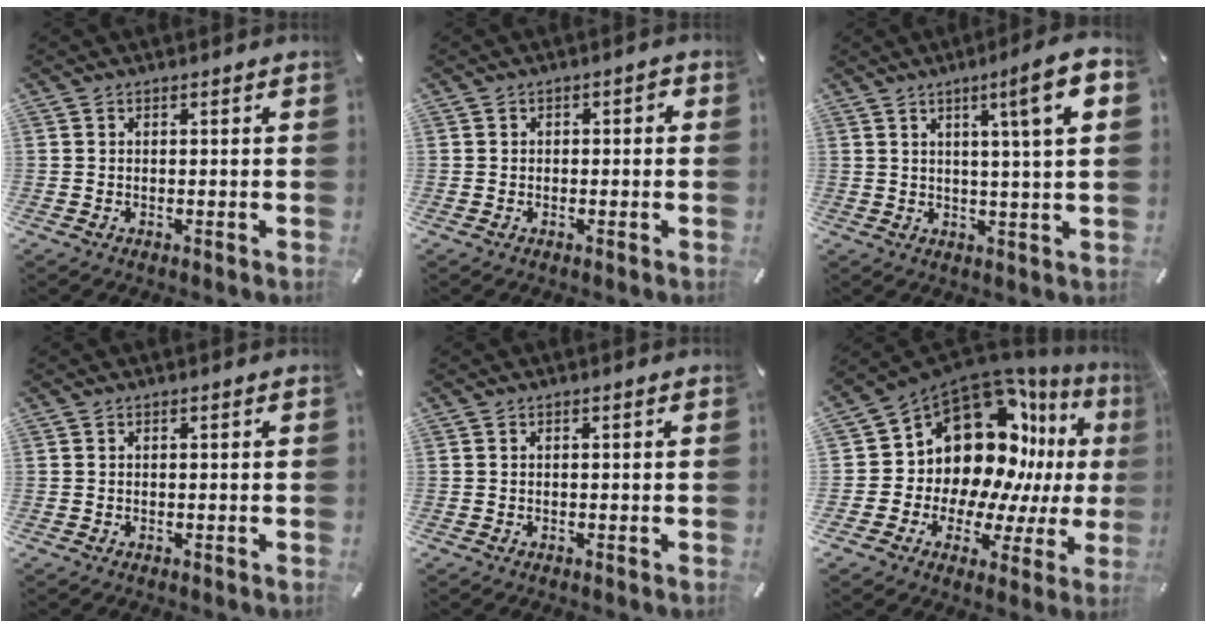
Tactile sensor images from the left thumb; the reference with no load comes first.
{"total": 1.3, "force": [-0.5, 1.1, 0.5], "torque": [-0.010, 0.010, -0.014]}
{"total": 10.4, "force": [3.9, 0.4, 9.7], "torque": [-0.154, -0.006, 0.055]}
{"total": 0.0}
{"total": 0.0}
{"total": 18.1, "force": [8.1, 13.4, 9.1], "torque": [-0.138, -0.098, 0.158]}